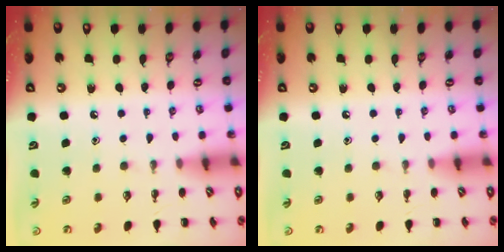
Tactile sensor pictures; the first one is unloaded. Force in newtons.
{"total": 0.0}